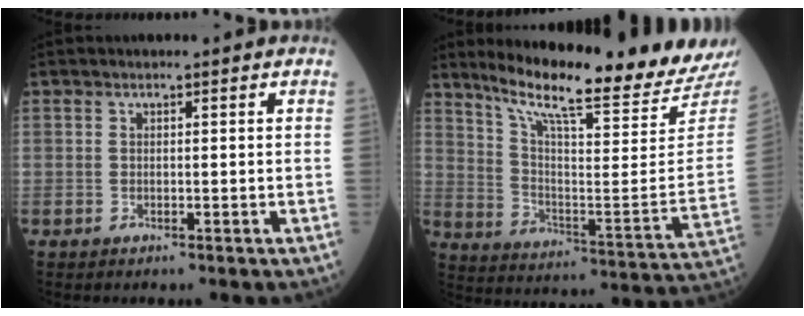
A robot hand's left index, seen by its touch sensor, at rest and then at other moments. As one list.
[{"total": 22.8, "force": [20.5, -1.0, 9.8], "torque": [-0.171, -0.103, 0.291]}]